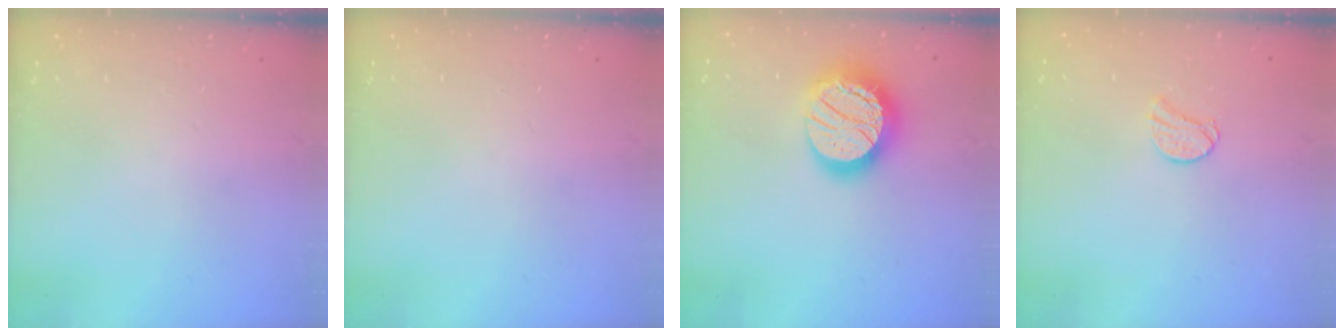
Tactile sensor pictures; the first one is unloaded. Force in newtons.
{"total": 0.0}
{"total": 19.6, "press": 19.5, "slide": 1.3}
{"total": 8.2, "press": 8.1, "slide": 0.7}